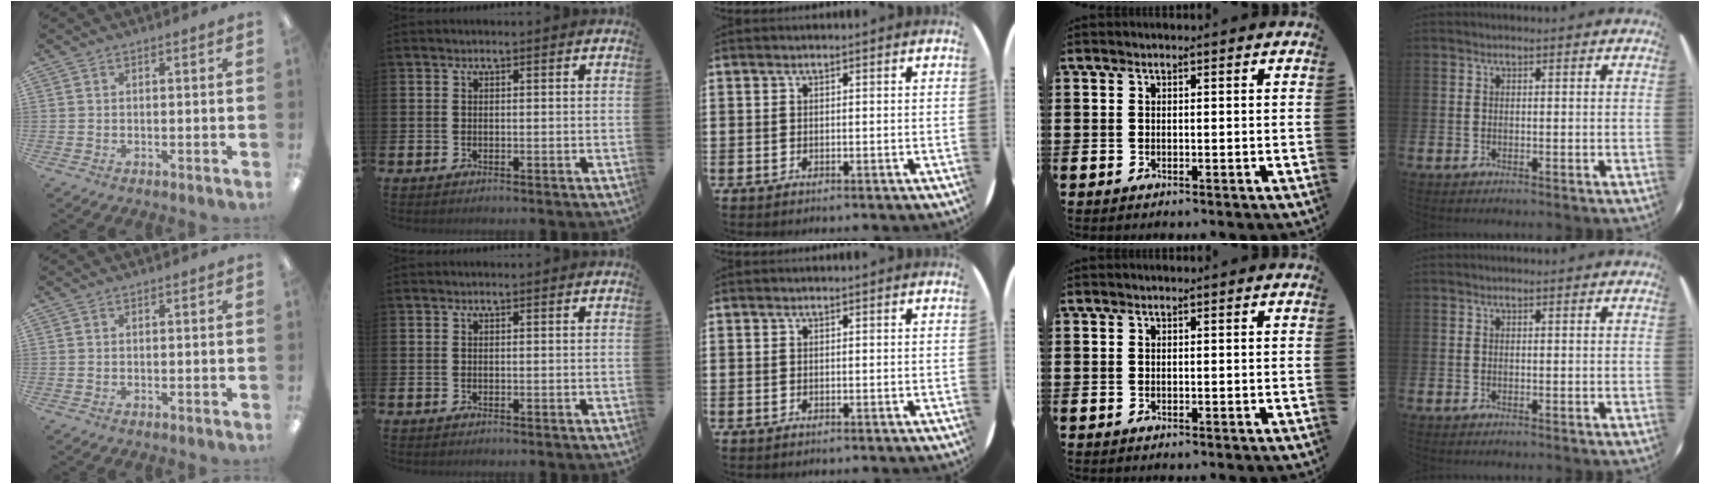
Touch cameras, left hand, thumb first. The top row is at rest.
{}